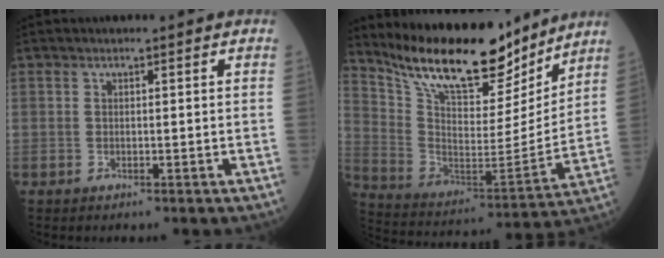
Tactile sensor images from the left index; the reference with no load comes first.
{"total": 20.7, "force": [17.7, 5.6, 9.2], "torque": [-0.161, -0.019, 0.297]}